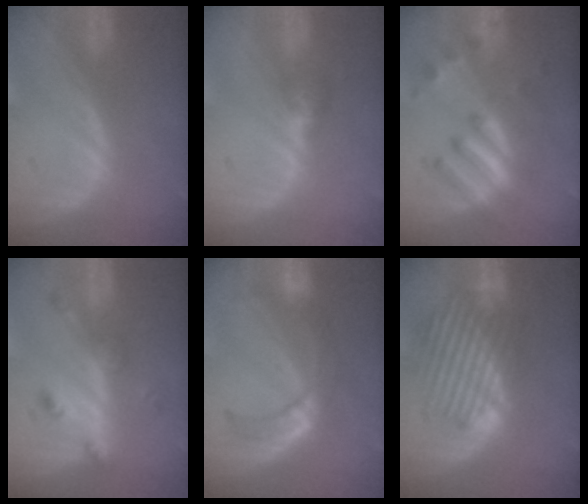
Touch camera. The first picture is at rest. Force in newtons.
{"total": 2.7, "press": 2.6, "slide": 0.8}
{"total": 7.8, "press": 7.7, "slide": 0.9}
{"total": 4.8, "press": 4.3, "slide": 2.3}
{"total": 6.8, "press": 6.6, "slide": 1.9}
{"total": 8.5, "press": 8.1, "slide": 2.6}